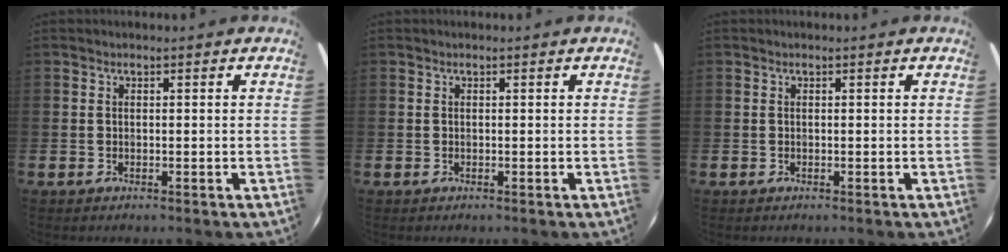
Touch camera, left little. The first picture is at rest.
{"total": 0.0}
{"total": 0.0}